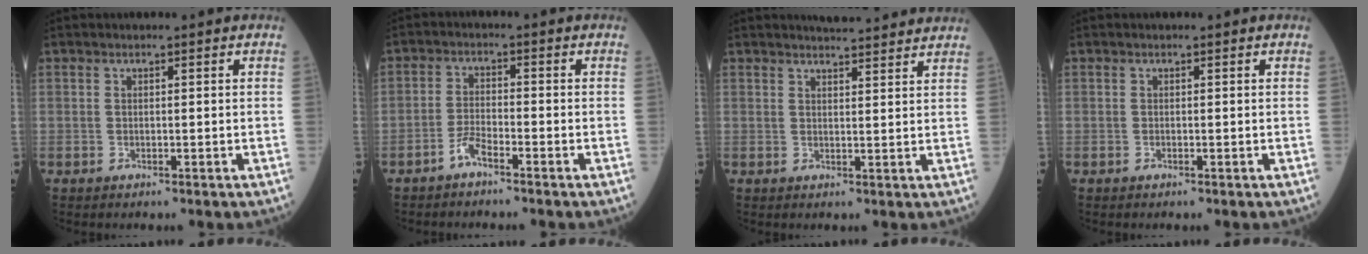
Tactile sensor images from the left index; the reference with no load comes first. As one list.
[{"total": 2.9, "force": [-2.3, 0.3, 1.7], "torque": [-0.040, -0.001, -0.049]}, {"total": 7.2, "force": [6.9, 0.6, 2.1], "torque": [-0.032, 0.012, 0.080]}, {"total": 0.0}]